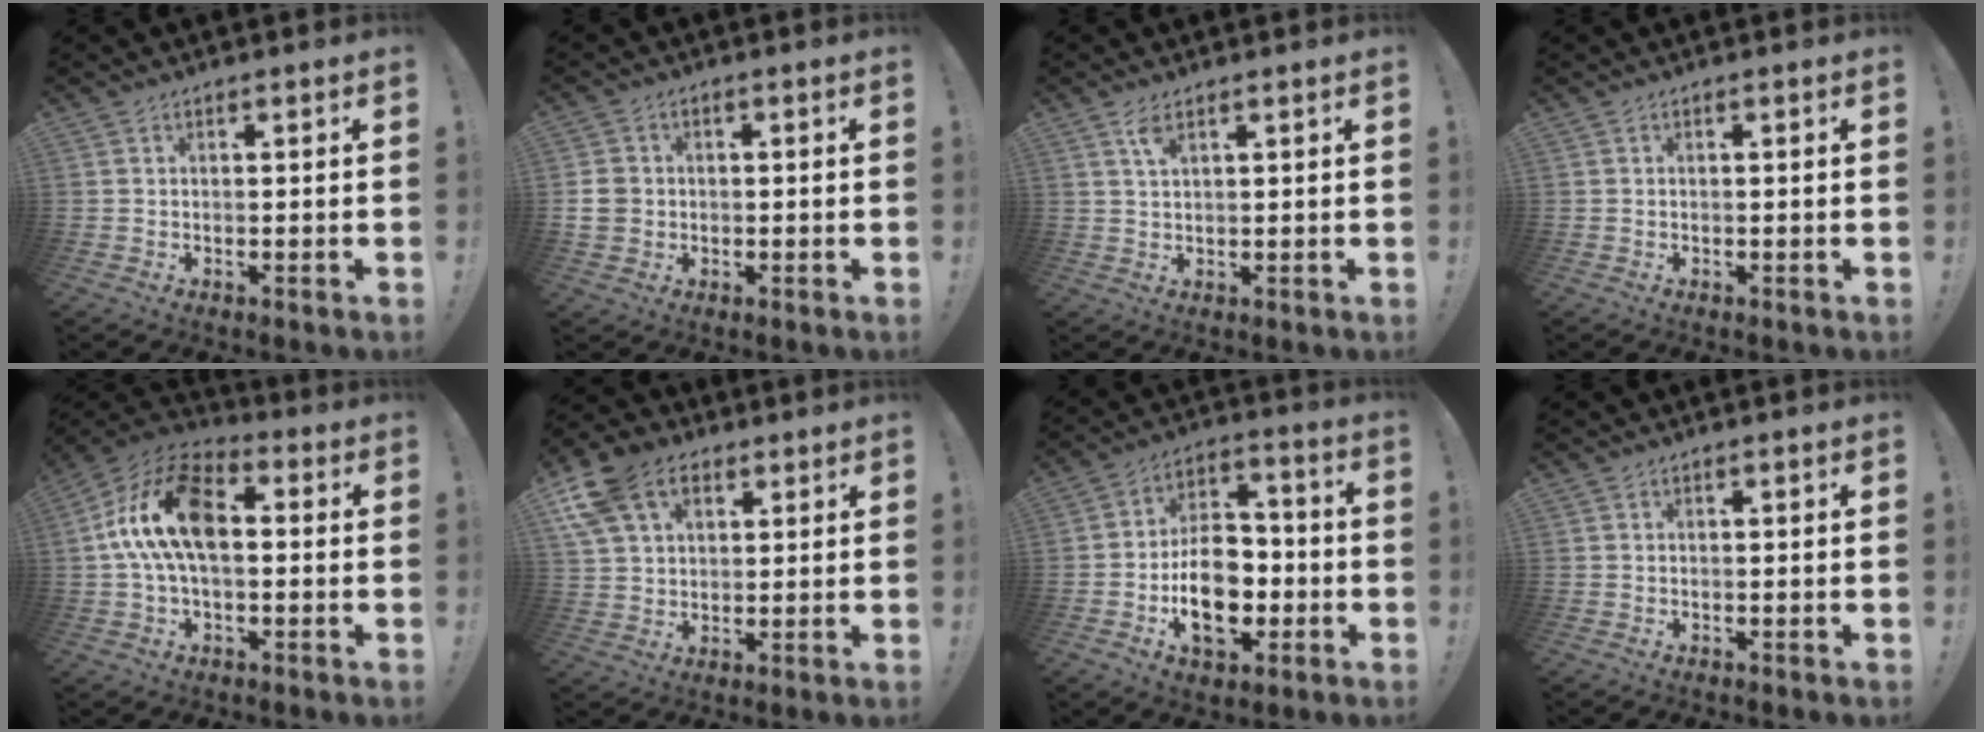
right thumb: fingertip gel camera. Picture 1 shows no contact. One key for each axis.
{"total": 5.7, "fx": 0.1, "fy": 5.1, "fz": 2.6, "tx": -0.041, "ty": 0.002, "tz": 0.003}
{"total": 3.6, "fx": 2.0, "fy": 1.4, "fz": 2.6, "tx": -0.043, "ty": -0.007, "tz": 0.033}
{"total": 0.0}
{"total": 17.7, "fx": 2.0, "fy": 10.1, "fz": 14.5, "tx": -0.268, "ty": 0.011, "tz": 0.036}
{"total": 14.3, "fx": 6.9, "fy": 10.0, "fz": 7.5, "tx": -0.140, "ty": -0.023, "tz": 0.133}
{"total": 16.3, "fx": -4.5, "fy": 10.6, "fz": 11.5, "tx": -0.183, "ty": 0.027, "tz": -0.073}
{"total": 0.0}